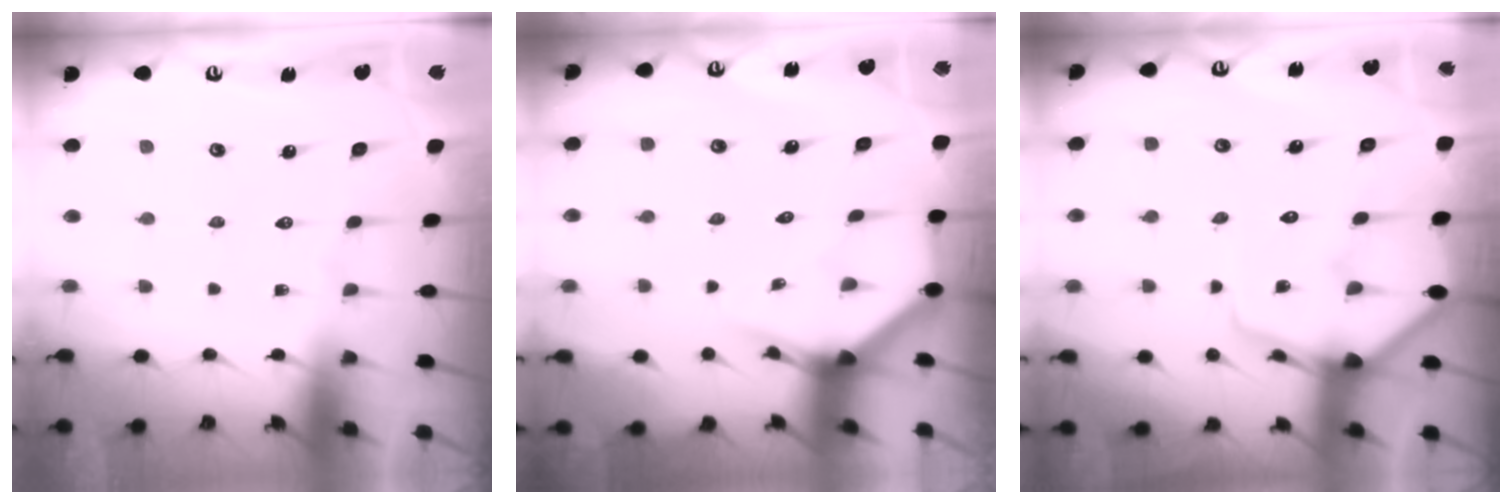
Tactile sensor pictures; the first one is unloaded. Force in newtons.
{"total": 3.7, "press": 3.7, "slide": 0.3}
{"total": 7.3, "press": 7.3, "slide": 0.7}